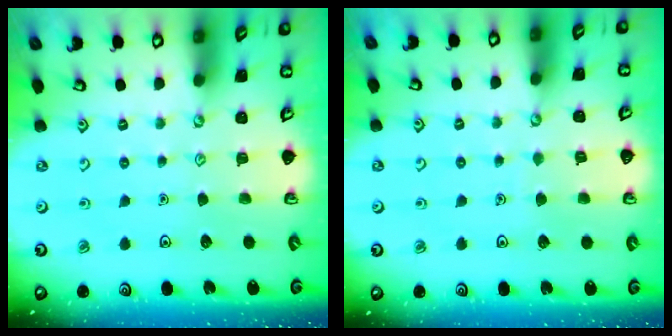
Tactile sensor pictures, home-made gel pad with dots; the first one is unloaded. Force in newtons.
{"total": 2.5, "press": 2.5, "slide": 0.3}